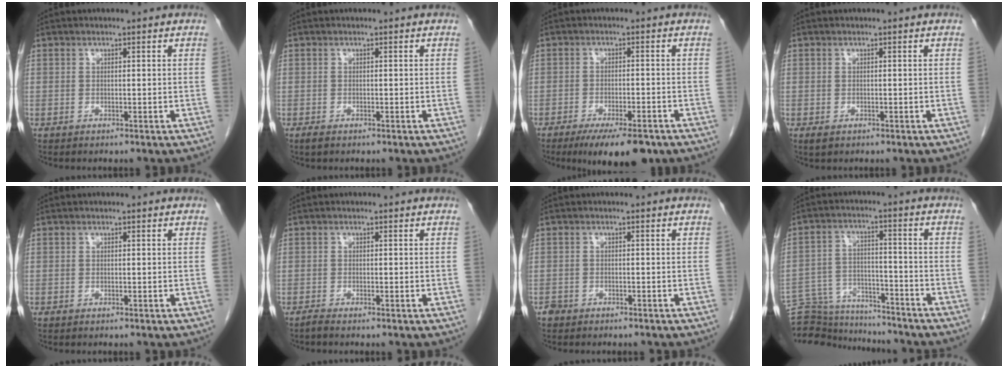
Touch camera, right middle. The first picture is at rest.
{"total": 0.9, "force": [-0.6, 0.3, 0.5], "torque": [-0.015, -0.001, -0.008]}
{"total": 9.3, "force": [-6.6, 2.4, 6.0], "torque": [-0.085, -0.013, -0.099]}
{"total": 0.9, "force": [-0.4, 0.5, 0.6], "torque": [-0.011, 0.000, -0.001]}
{"total": 0.0}
{"total": 0.7, "force": [-0.6, -0.2, 0.3], "torque": [-0.008, 0.000, -0.013]}
{"total": 2.0, "force": [-1.7, 0.9, 0.3], "torque": [-0.009, 0.000, -0.026]}
{"total": 15.5, "force": [-15.0, 2.9, 3.0], "torque": [-0.060, 0.025, -0.225]}